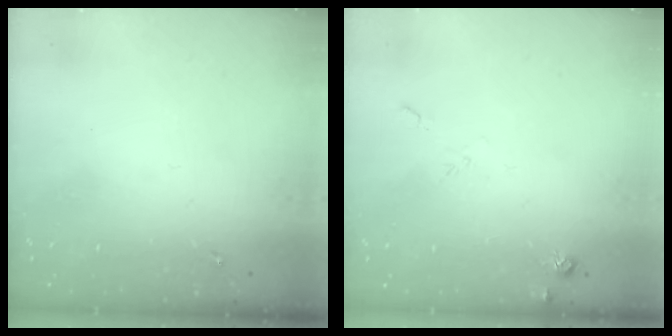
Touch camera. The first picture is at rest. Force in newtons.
{"total": 7.2, "press": 7.2, "slide": 0.6}